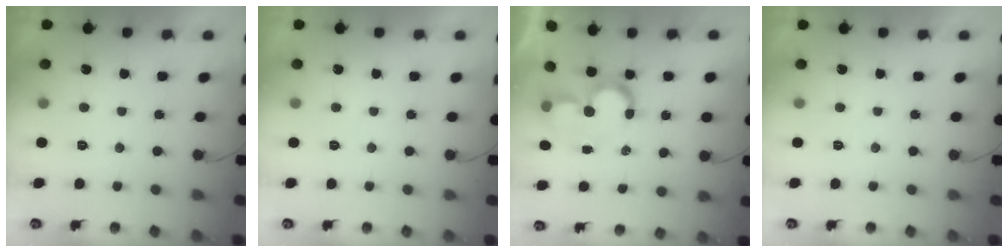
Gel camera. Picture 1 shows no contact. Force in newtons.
{"total": 0.0}
{"total": 8.3, "press": 8.3, "slide": 0.2}
{"total": 1.9, "press": 1.9, "slide": 0.1}